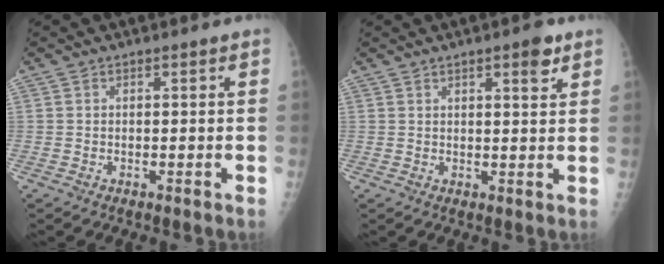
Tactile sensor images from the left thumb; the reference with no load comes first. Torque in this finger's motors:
{"motor_torque": [0.08, 0.15, -0.03, -0.17, 0.06]}